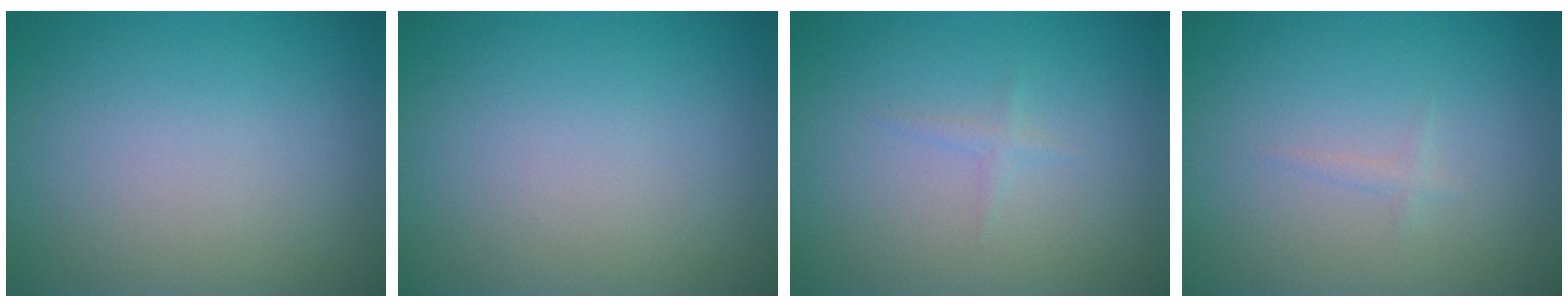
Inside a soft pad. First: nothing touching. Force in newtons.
{"total": 0.0}
{"total": 0.7, "press": 0.7, "slide": 0.1}
{"total": 0.7, "press": 0.6, "slide": 0.1}